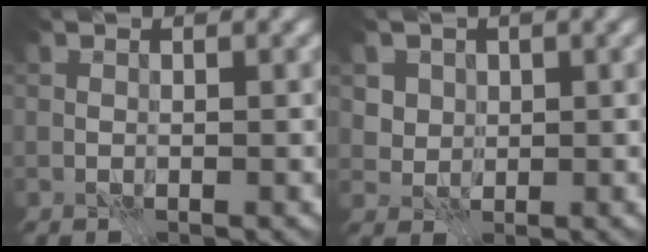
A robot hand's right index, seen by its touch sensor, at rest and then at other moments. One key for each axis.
{"total": 3.5, "fx": 1.6, "fy": 2.9, "fz": 1.3, "tx": -0.032, "ty": -0.008, "tz": 0.029}